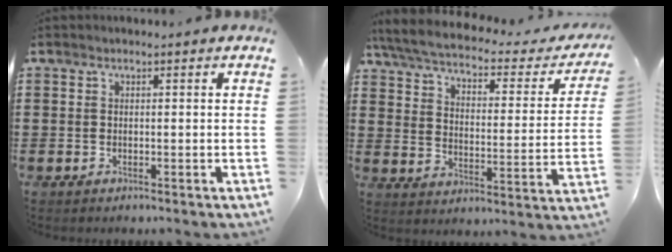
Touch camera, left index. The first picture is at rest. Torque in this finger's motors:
{"motor_torque": [2.14, 0.00, 0.99, 0.21]}